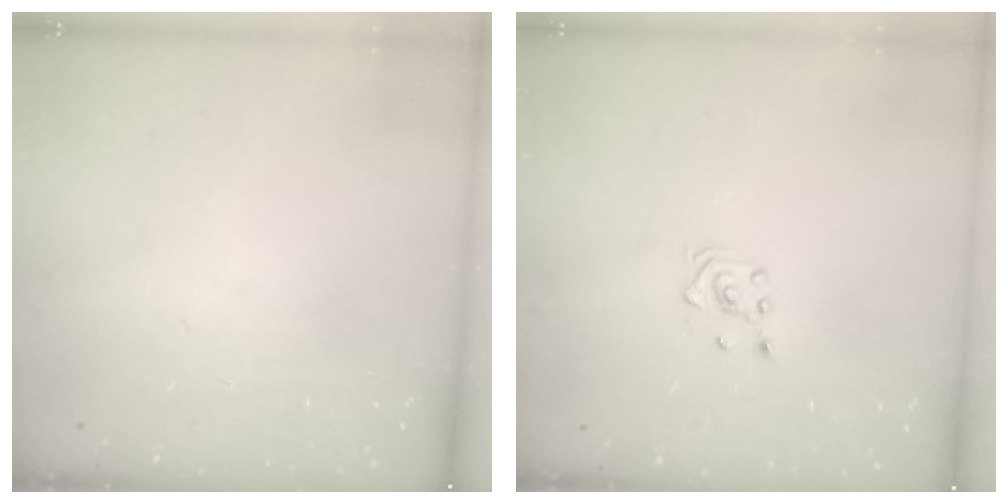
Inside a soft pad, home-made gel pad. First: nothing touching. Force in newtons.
{"total": 2.8, "press": 2.6, "slide": 1.0}